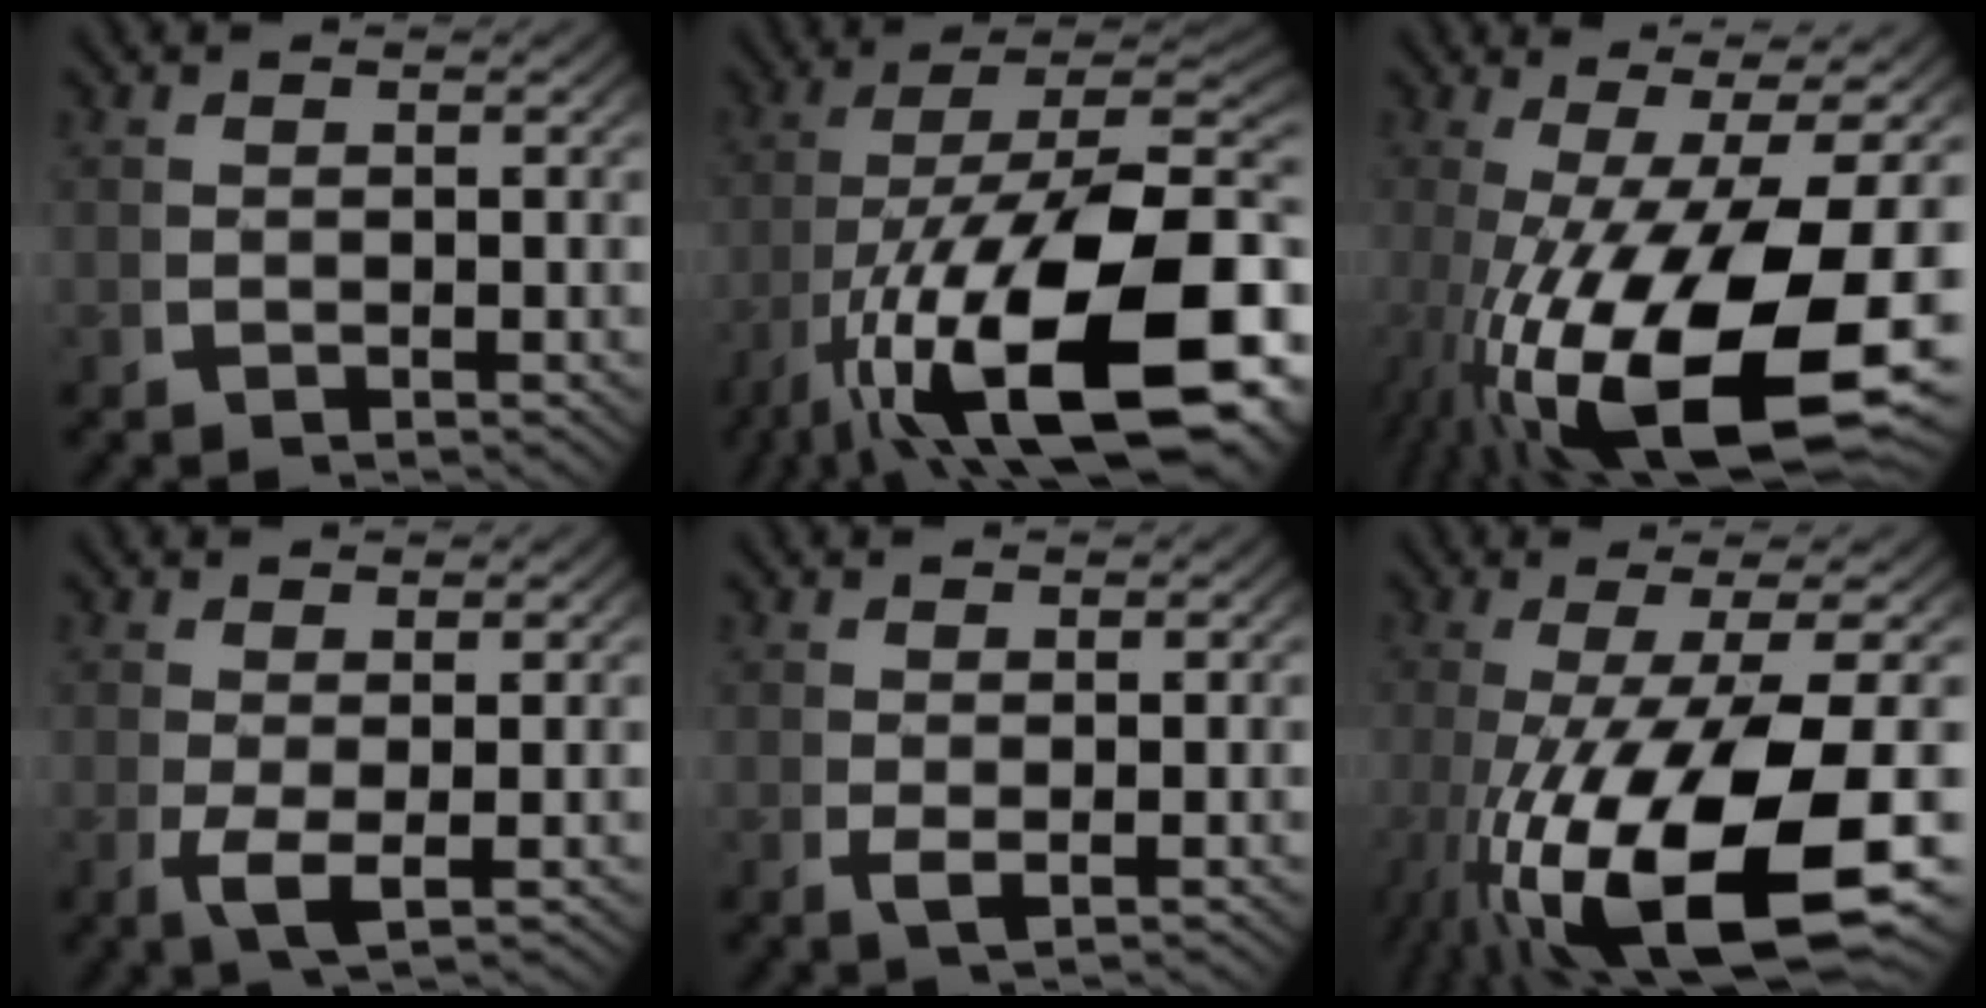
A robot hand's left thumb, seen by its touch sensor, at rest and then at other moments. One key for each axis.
{"total": 20.6, "fx": -4.3, "fy": 9.7, "fz": 17.7, "tx": -0.301, "ty": -0.058, "tz": -0.024}
{"total": 19.2, "fx": -4.4, "fy": 9.7, "fz": 15.9, "tx": -0.290, "ty": -0.050, "tz": -0.021}
{"total": 2.9, "fx": 0.1, "fy": 0.6, "fz": 2.9, "tx": -0.062, "ty": -0.004, "tz": 0.008}
{"total": 1.4, "fx": 0.5, "fy": -0.1, "fz": 1.3, "tx": -0.024, "ty": 0.006, "tz": 0.011}
{"total": 17.2, "fx": -4.4, "fy": 8.3, "fz": 14.4, "tx": -0.289, "ty": -0.039, "tz": -0.027}